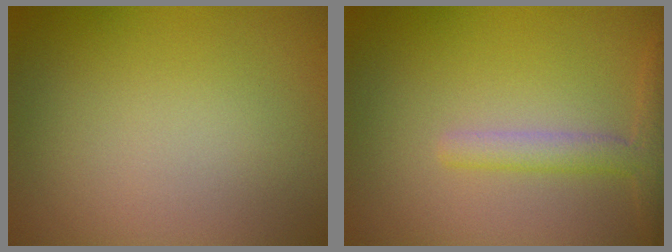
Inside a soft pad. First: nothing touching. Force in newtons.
{"total": 2.4, "press": 2.4, "slide": 0.1}